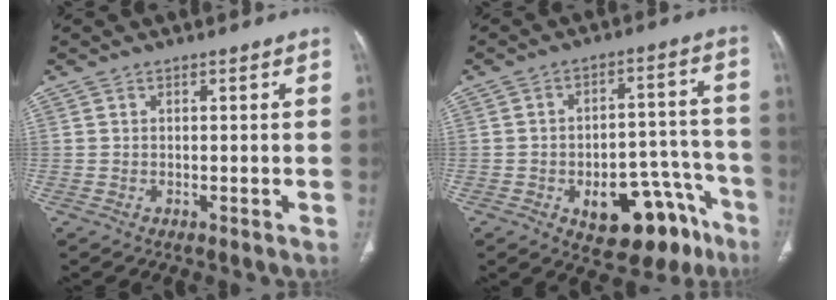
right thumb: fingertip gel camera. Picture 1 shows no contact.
{"total": 17.5, "force": [-9.0, 9.2, 11.8], "torque": [-0.106, 0.077, -0.110]}